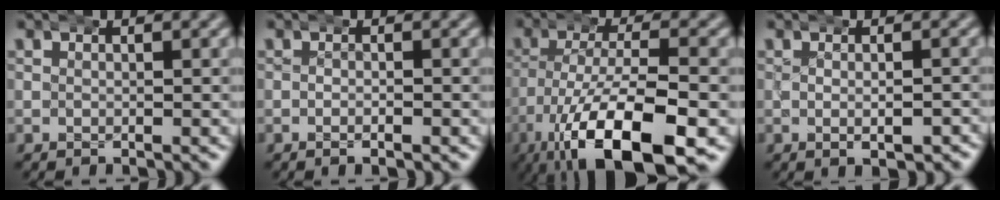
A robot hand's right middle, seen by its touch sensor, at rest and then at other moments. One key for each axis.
{"total": 0.5, "fx": -0.4, "fy": 0.0, "fz": 0.4, "tx": -0.010, "ty": 0.002, "tz": -0.011}
{"total": 9.4, "fx": -3.9, "fy": 3.6, "fz": 7.7, "tx": -0.158, "ty": -0.032, "tz": -0.041}
{"total": 1.3, "fx": -0.4, "fy": 0.6, "fz": 1.1, "tx": -0.015, "ty": -0.003, "tz": -0.008}